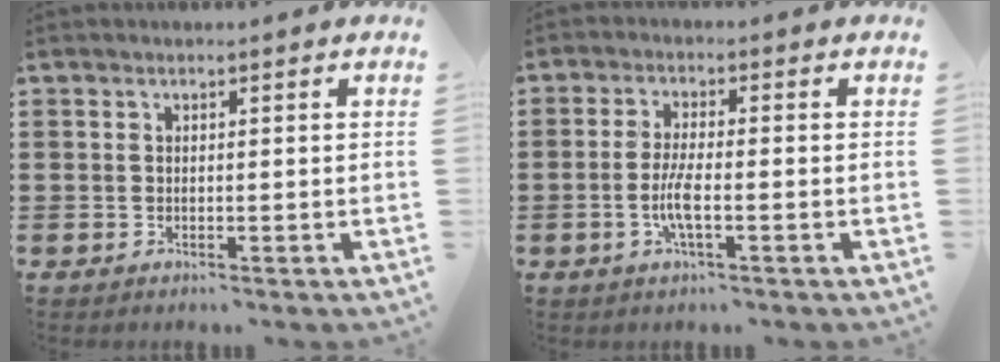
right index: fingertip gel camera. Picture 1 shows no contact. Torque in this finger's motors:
{"motor_torque": [2.14, 0.00, 0.43, 0.06]}